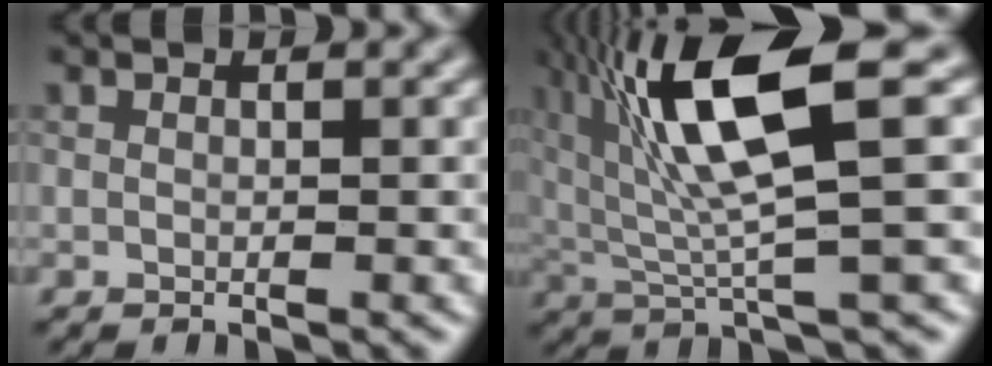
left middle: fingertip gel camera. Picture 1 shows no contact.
{"total": 8.8, "force": [2.2, 1.7, 8.4], "torque": [-0.164, 0.015, 0.061]}